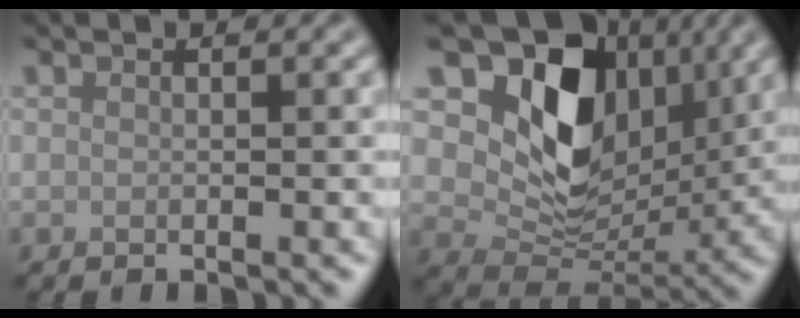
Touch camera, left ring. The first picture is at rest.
{"total": 10.8, "force": [3.8, 7.7, 6.6], "torque": [-0.117, -0.019, 0.073]}